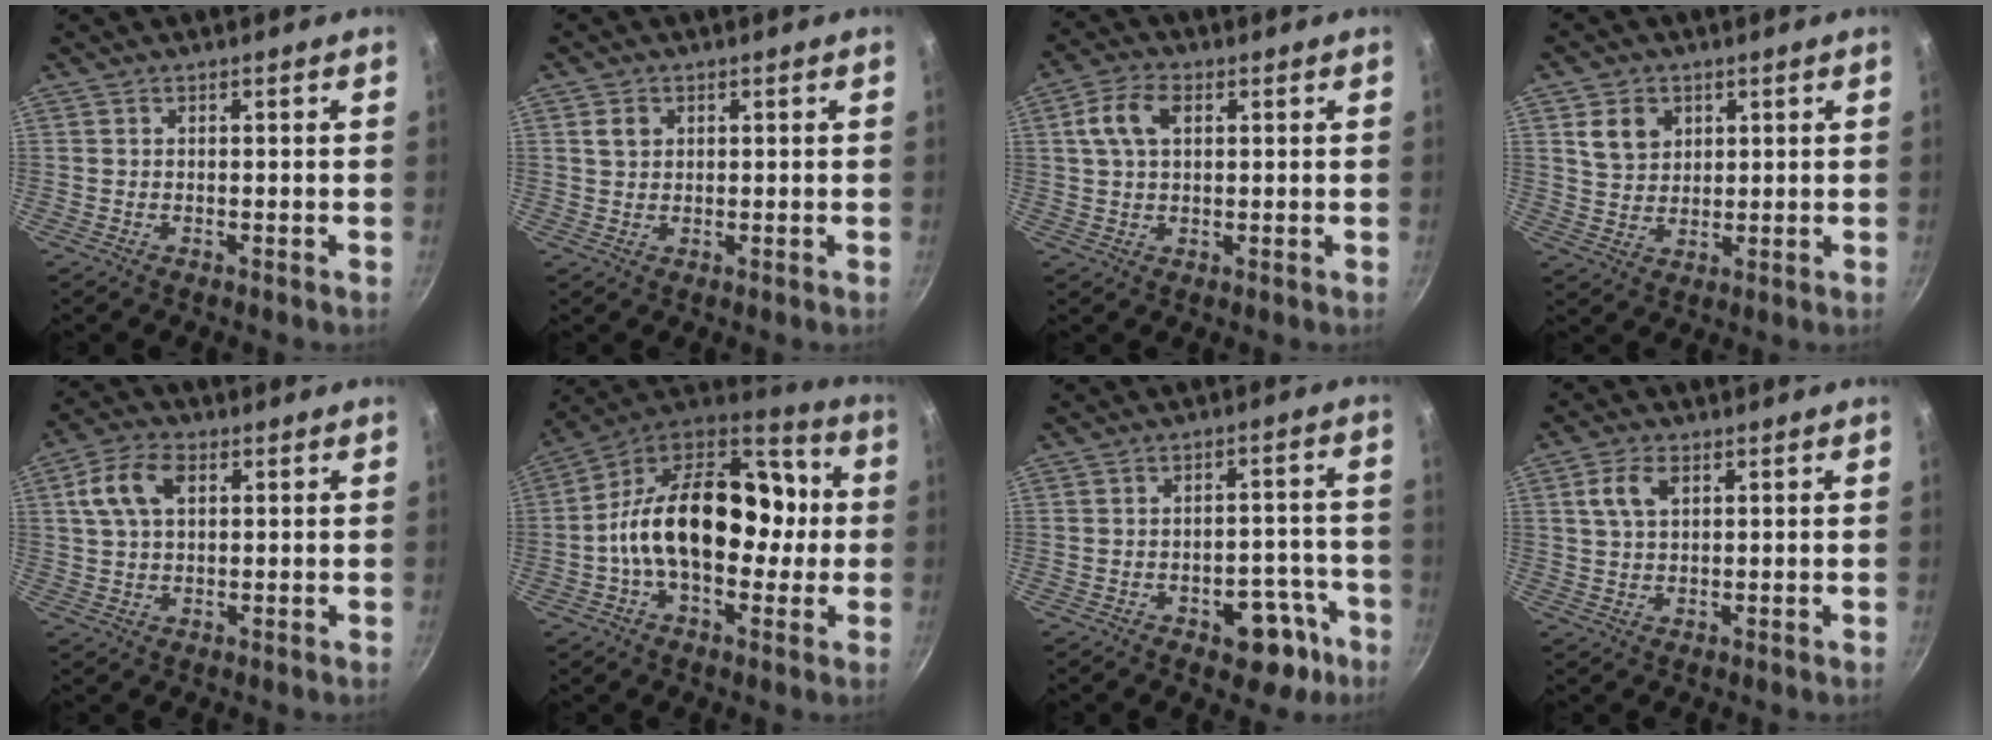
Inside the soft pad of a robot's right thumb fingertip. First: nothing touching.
{"total": 2.5, "force": [0.9, 2.0, 1.2], "torque": [-0.015, -0.001, 0.019]}
{"total": 6.9, "force": [2.0, 4.1, 5.2], "torque": [-0.104, 0.012, 0.037]}
{"total": 6.4, "force": [2.6, 5.0, 2.9], "torque": [-0.029, -0.013, 0.052]}
{"total": 8.4, "force": [2.5, 5.1, 6.2], "torque": [-0.121, 0.014, 0.044]}
{"total": 24.1, "force": [-0.2, 14.3, 19.4], "torque": [-0.290, 0.046, -0.010]}
{"total": 9.5, "force": [-5.0, 5.1, 6.2], "torque": [-0.050, 0.048, -0.061]}
{"total": 4.9, "force": [1.8, 2.7, 3.6], "torque": [-0.075, 0.002, 0.035]}